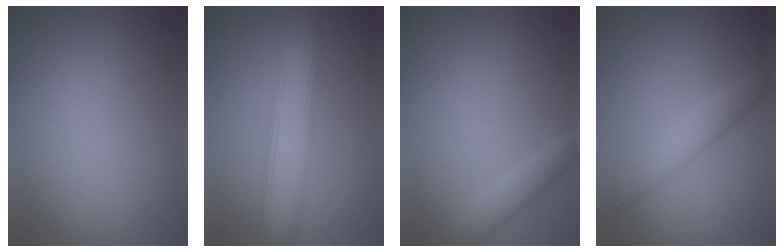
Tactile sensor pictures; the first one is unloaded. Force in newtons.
{"total": 5.9, "press": 5.9, "slide": 0.4}
{"total": 1.9, "press": 1.9, "slide": 0.1}
{"total": 2.9, "press": 2.9, "slide": 0.0}